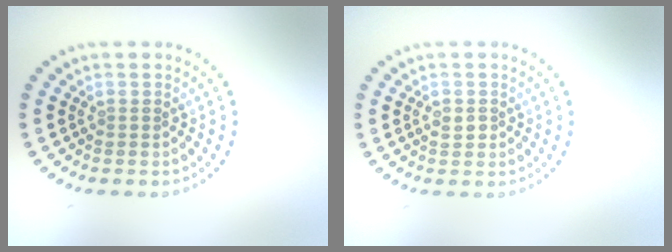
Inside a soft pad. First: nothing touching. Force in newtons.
{"total": 1.1, "press": 1.1, "slide": 0.2}